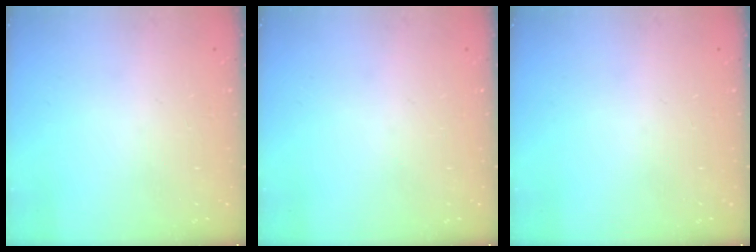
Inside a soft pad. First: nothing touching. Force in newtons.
{"total": 0.0}
{"total": 0.0}